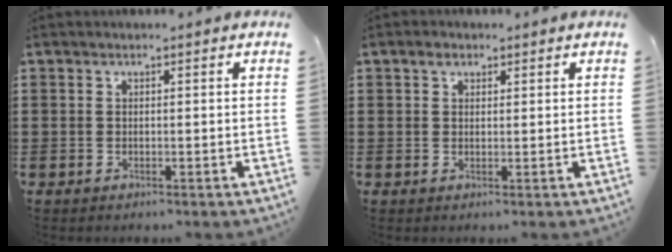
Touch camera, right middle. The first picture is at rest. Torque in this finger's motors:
{"motor_torque": [-0.03, -0.01, 0.04, 0.03]}